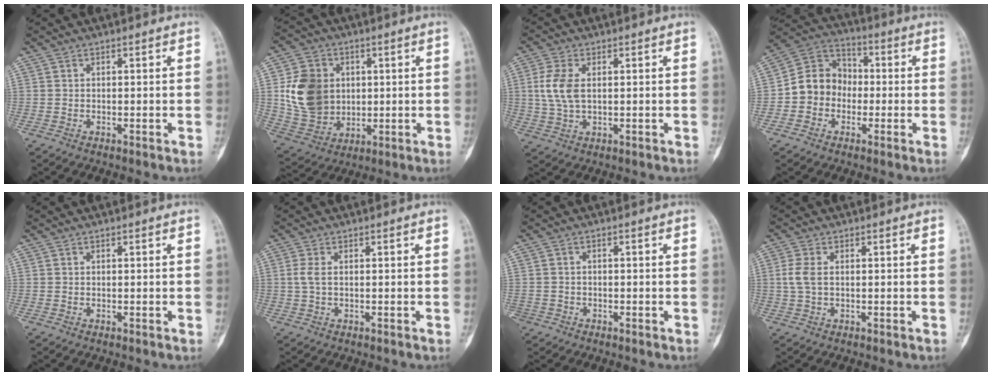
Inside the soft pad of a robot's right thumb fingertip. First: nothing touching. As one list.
[{"total": 14.7, "force": [1.9, 12.0, 8.3], "torque": [-0.128, -0.004, 0.049]}, {"total": 6.7, "force": [1.1, 3.7, 5.5], "torque": [-0.128, 0.002, 0.023]}, {"total": 10.8, "force": [-1.6, 9.4, 5.1], "torque": [-0.064, 0.041, -0.043]}, {"total": 0.0}, {"total": 2.0, "force": [0.2, 0.9, 1.8], "torque": [-0.053, 0.004, 0.006]}, {"total": 1.8, "force": [-1.1, 1.4, -0.1], "torque": [0.012, 0.008, -0.023]}, {"total": 3.4, "force": [0.3, 1.9, 2.8], "torque": [-0.079, 0.004, 0.004]}]